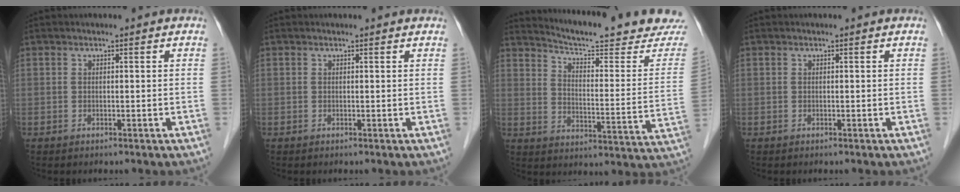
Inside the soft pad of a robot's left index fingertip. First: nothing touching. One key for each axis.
{"total": 1.5, "fx": 1.4, "fy": 0.3, "fz": 0.3, "tx": -0.014, "ty": 0.015, "tz": 0.010}
{"total": 20.7, "fx": 19.7, "fy": 0.5, "fz": 6.2, "tx": -0.091, "ty": -0.094, "tz": 0.245}
{"total": 0.0}